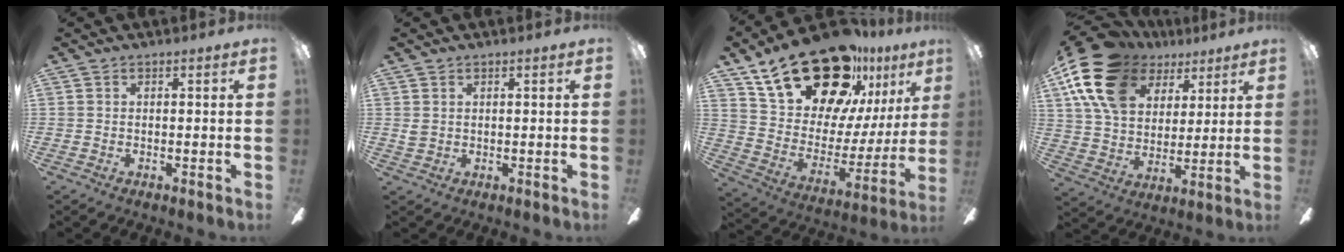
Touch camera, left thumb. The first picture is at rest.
{"total": 1.7, "force": [1.0, 1.2, 0.6], "torque": [-0.013, 0.003, 0.019]}
{"total": 27.5, "force": [19.7, 12.8, 14.2], "torque": [-0.231, -0.123, 0.358]}
{"total": 20.2, "force": [10.7, 13.1, 11.2], "torque": [-0.229, -0.035, 0.197]}